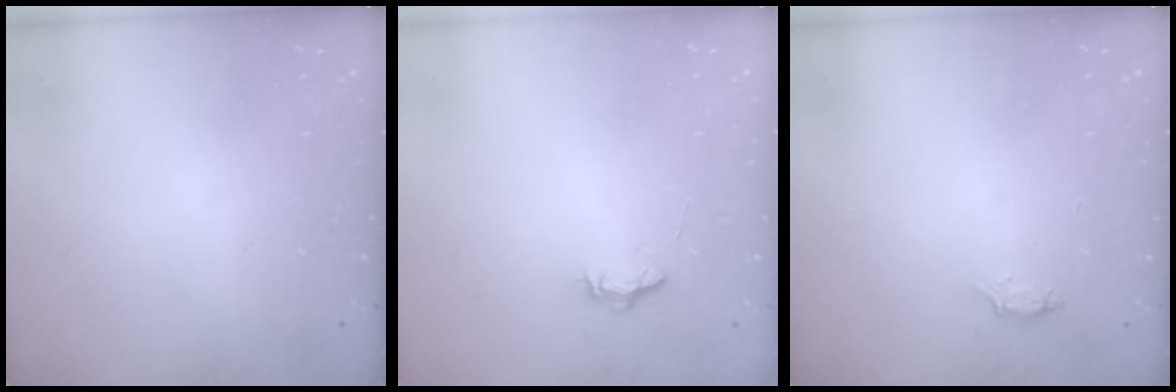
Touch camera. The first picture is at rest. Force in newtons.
{"total": 4.7, "press": 4.7, "slide": 0.4}
{"total": 3.2, "press": 3.2, "slide": 0.4}